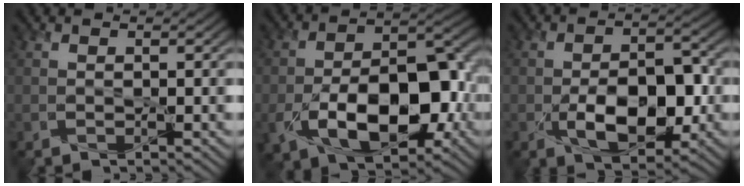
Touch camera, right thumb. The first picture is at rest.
{"total": 13.1, "force": [-3.9, 7.7, 9.9], "torque": [-0.174, -0.015, -0.060]}
{"total": 8.6, "force": [-2.1, 4.8, 6.8], "torque": [-0.113, -0.008, -0.032]}